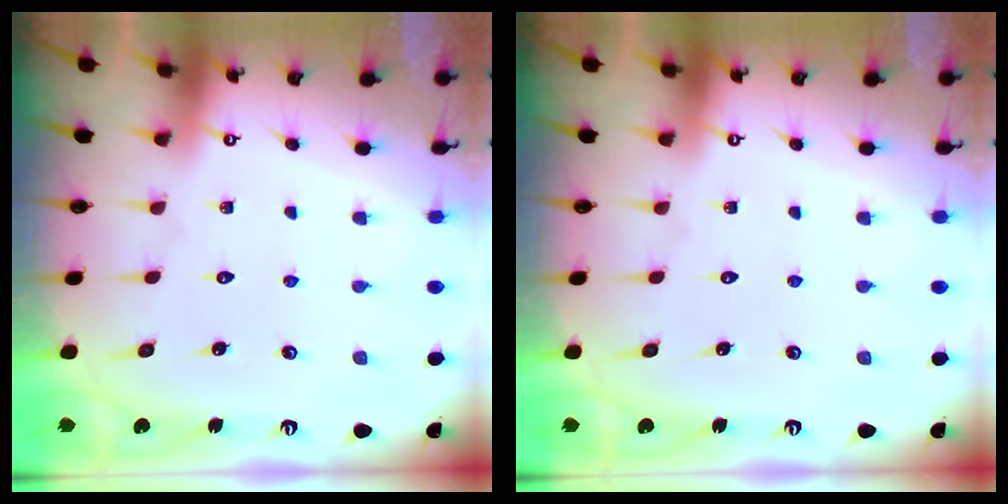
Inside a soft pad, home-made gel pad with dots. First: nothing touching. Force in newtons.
{"total": 0.0}